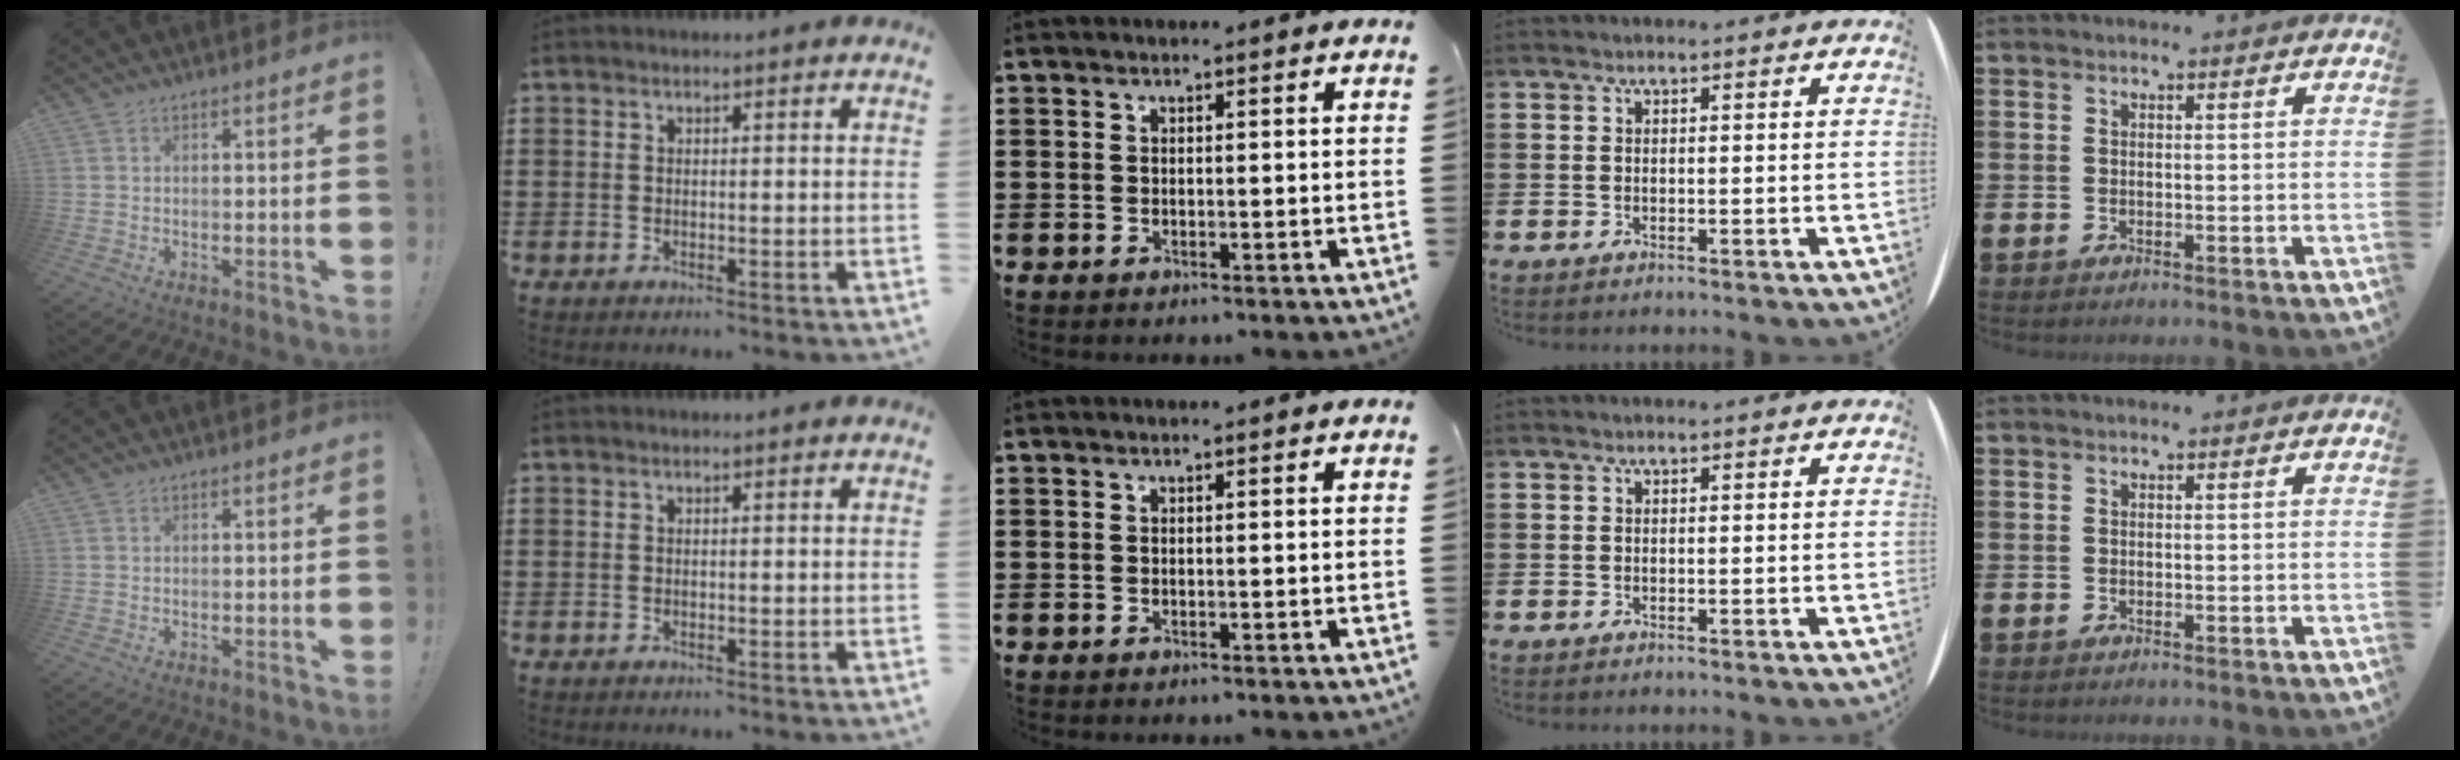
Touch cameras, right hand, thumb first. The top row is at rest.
{}